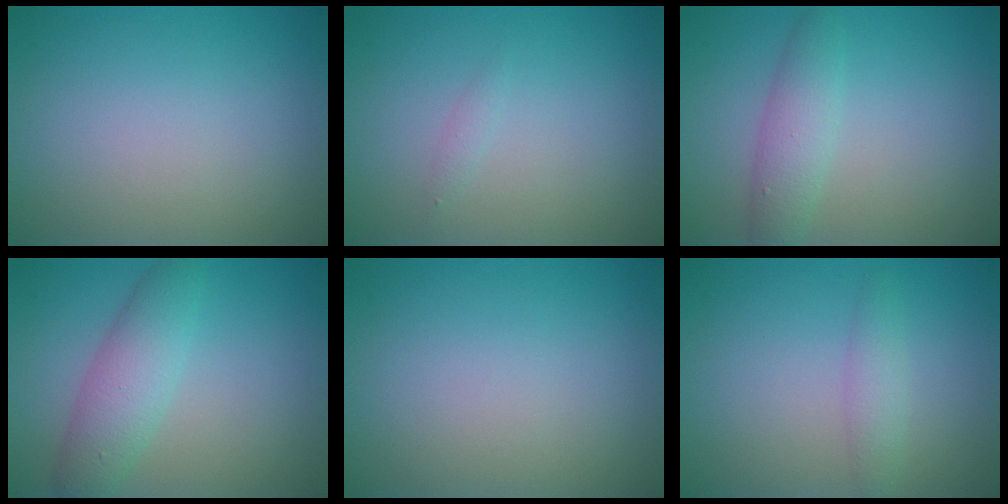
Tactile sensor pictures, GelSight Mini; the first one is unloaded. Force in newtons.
{"total": 0.6, "press": 0.6, "slide": 0.0}
{"total": 2.8, "press": 2.8, "slide": 0.0}
{"total": 4.1, "press": 4.1, "slide": 0.0}
{"total": 0.0}
{"total": 1.7, "press": 1.7, "slide": 0.1}